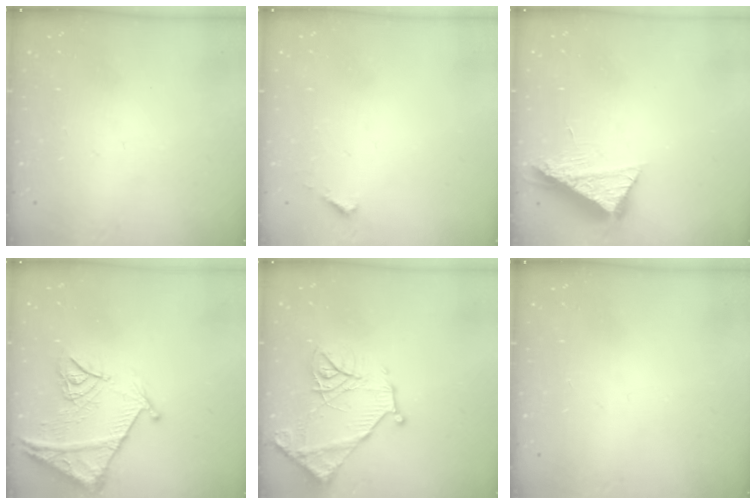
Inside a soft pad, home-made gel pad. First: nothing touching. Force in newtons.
{"total": 2.1, "press": 2.1, "slide": 0.2}
{"total": 8.2, "press": 8.2, "slide": 0.3}
{"total": 13.6, "press": 13.6, "slide": 1.5}
{"total": 15.2, "press": 15.2, "slide": 1.5}
{"total": 0.0}